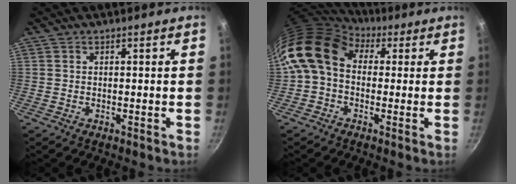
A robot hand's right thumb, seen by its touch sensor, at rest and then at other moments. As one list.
[{"total": 12.2, "force": [2.3, 9.2, 7.6], "torque": [-0.124, 0.016, 0.017]}]